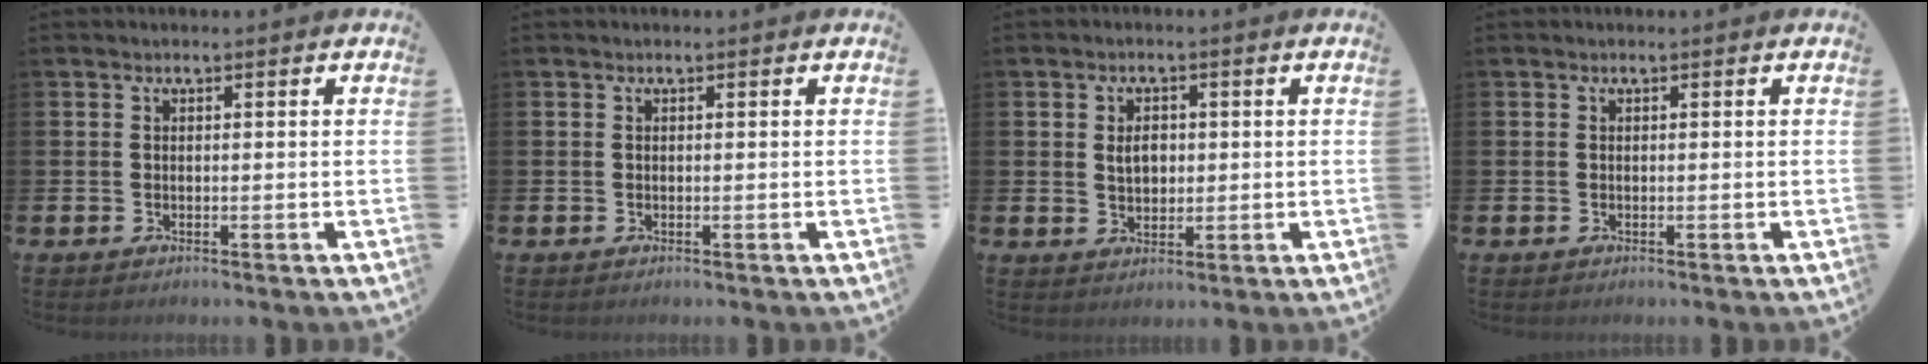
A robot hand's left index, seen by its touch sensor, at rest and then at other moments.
{"total": 0.0}
{"total": 3.0, "force": [0.8, 2.1, 2.0], "torque": [-0.026, 0.004, 0.008]}
{"total": 0.0}